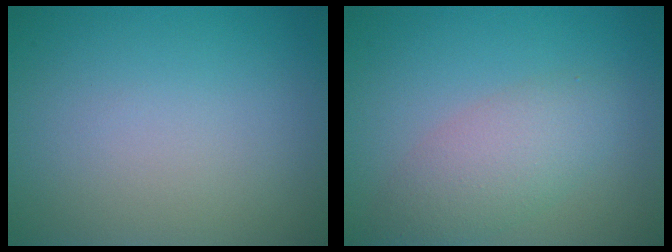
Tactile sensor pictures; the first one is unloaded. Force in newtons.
{"total": 3.9, "press": 3.9, "slide": 0.2}